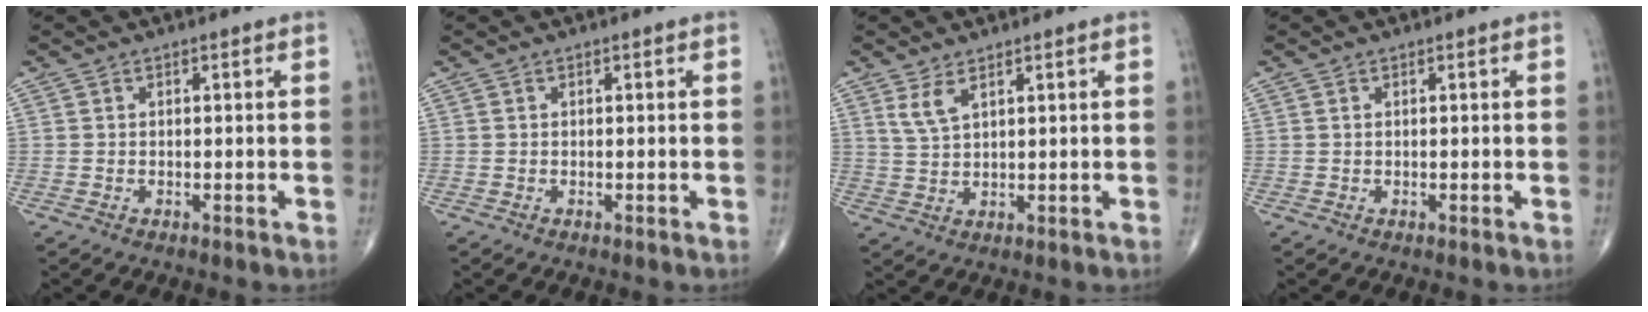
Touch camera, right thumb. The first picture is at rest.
{"total": 0.0}
{"total": 3.6, "force": [2.2, 1.4, 2.6], "torque": [-0.055, -0.009, 0.051]}
{"total": 0.0}